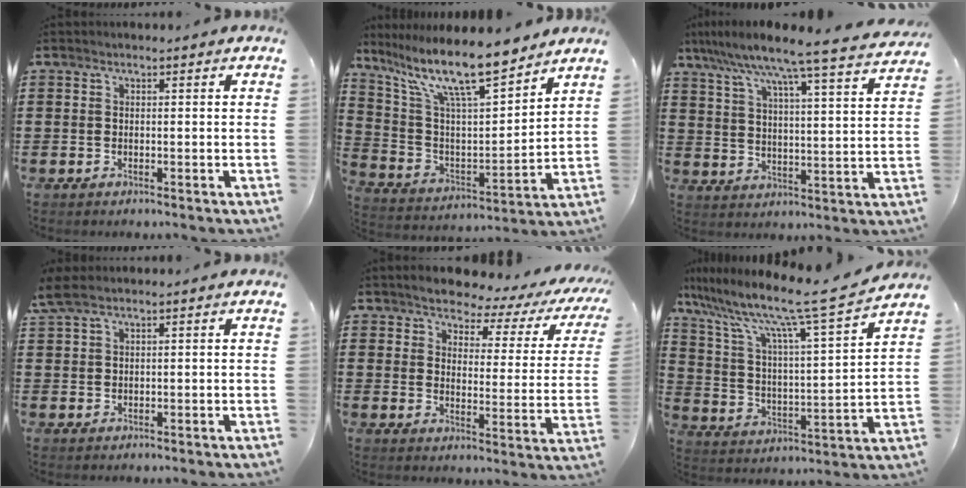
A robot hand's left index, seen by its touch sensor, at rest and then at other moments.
{"total": 13.3, "force": [10.5, 2.4, 7.9], "torque": [-0.182, -0.056, 0.178]}
{"total": 7.5, "force": [6.6, -0.6, 3.5], "torque": [-0.095, -0.048, 0.104]}
{"total": 2.6, "force": [1.7, 0.7, 1.9], "torque": [-0.042, 0.002, 0.031]}
{"total": 4.3, "force": [4.0, 0.8, 1.4], "torque": [-0.045, -0.033, 0.061]}
{"total": 11.7, "force": [9.6, -0.3, 6.7], "torque": [-0.165, -0.066, 0.153]}